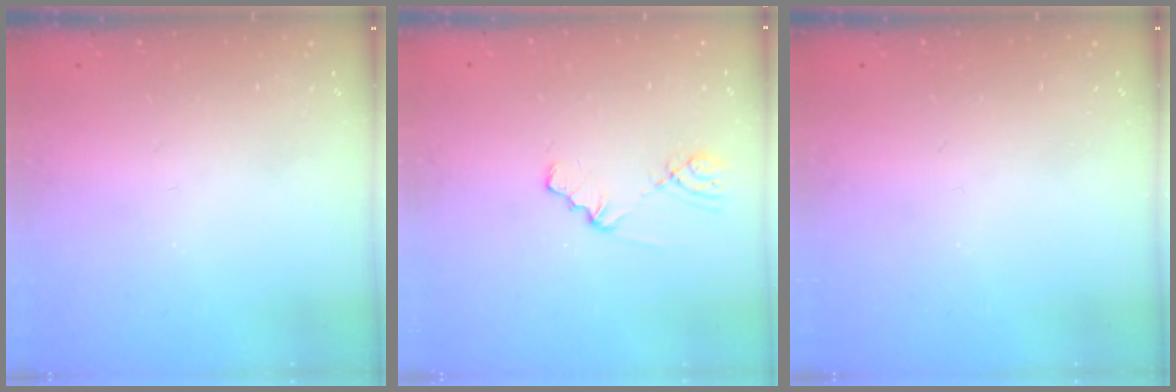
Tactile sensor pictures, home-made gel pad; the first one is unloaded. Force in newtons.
{"total": 1.0, "press": 1.0, "slide": 0.2}
{"total": 0.0}